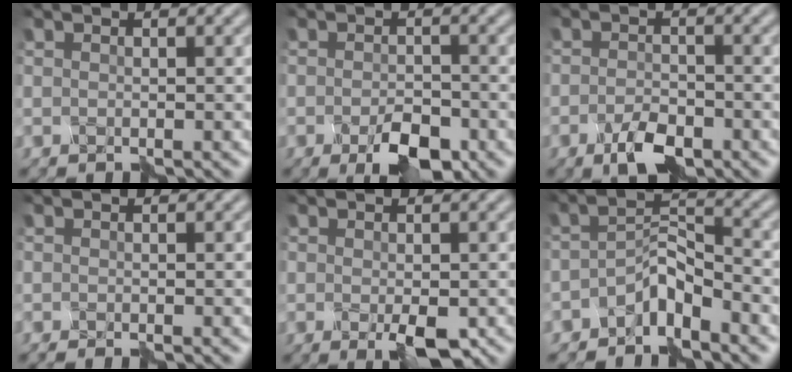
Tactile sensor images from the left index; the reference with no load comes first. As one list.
[{"total": 2.9, "force": [-1.9, 1.0, 2.0], "torque": [-0.042, 0.001, -0.034]}, {"total": 2.8, "force": [-2.0, 0.9, 1.7], "torque": [-0.042, 0.002, -0.039]}, {"total": 0.8, "force": [-0.6, 0.1, 0.5], "torque": [-0.008, -0.002, -0.012]}, {"total": 2.3, "force": [-1.0, 0.9, 1.8], "torque": [-0.043, -0.005, -0.017]}, {"total": 2.7, "force": [-2.3, 0.4, 1.3], "torque": [-0.028, 0.020, -0.048]}]